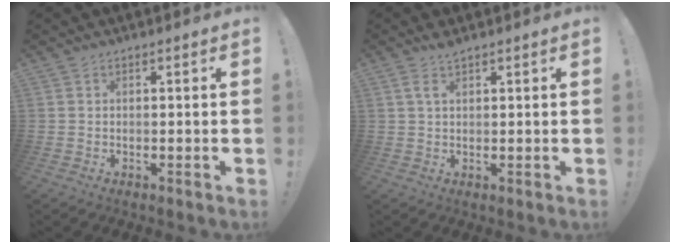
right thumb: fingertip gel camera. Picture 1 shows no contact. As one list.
[{"total": 3.0, "force": [1.8, 1.1, 2.2], "torque": [-0.040, -0.004, 0.031]}]